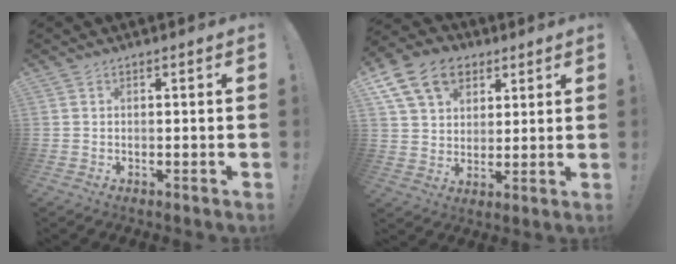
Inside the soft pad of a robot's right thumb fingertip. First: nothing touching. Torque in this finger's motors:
{"motor_torque": [1.69, 1.80, 0.20, 0.11, 0.13]}